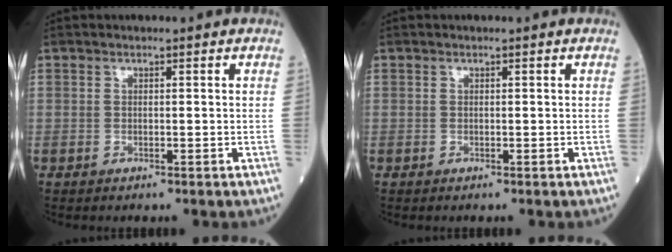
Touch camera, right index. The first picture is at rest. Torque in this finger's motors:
{"motor_torque": [0.00, 0.00, 0.00, 0.01]}